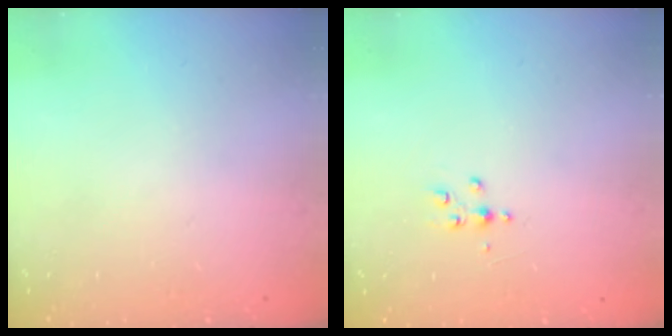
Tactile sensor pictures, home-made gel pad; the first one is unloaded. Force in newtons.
{"total": 4.4, "press": 4.4, "slide": 0.7}